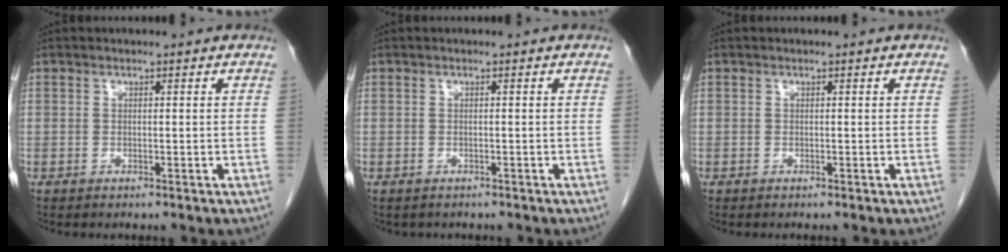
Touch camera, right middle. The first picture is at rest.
{"total": 0.9, "force": [-0.7, 0.6, 0.0], "torque": [-0.010, 0.001, -0.008]}
{"total": 0.0}